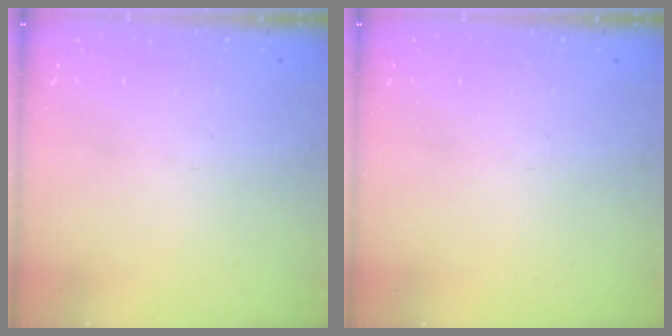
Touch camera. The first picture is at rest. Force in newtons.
{"total": 0.0}